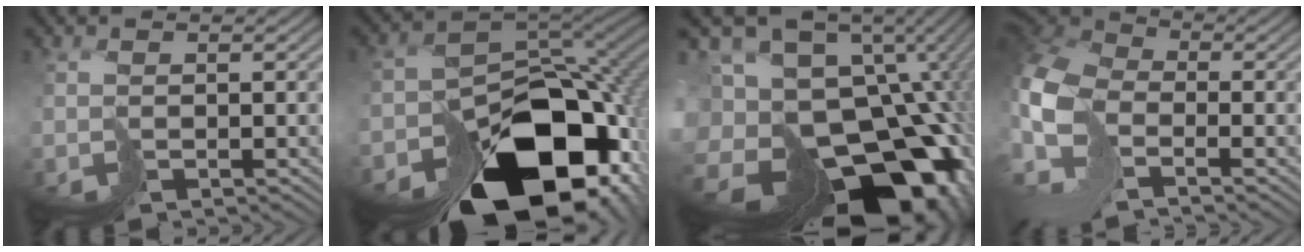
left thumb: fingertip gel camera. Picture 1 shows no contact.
{"total": 17.8, "force": [-10.2, 11.0, 9.4], "torque": [-0.144, -0.055, -0.128]}
{"total": 20.6, "force": [-8.7, 13.8, 12.5], "torque": [-0.231, -0.038, -0.090]}
{"total": 10.3, "force": [-3.3, 6.8, 7.0], "torque": [-0.187, -0.005, -0.072]}